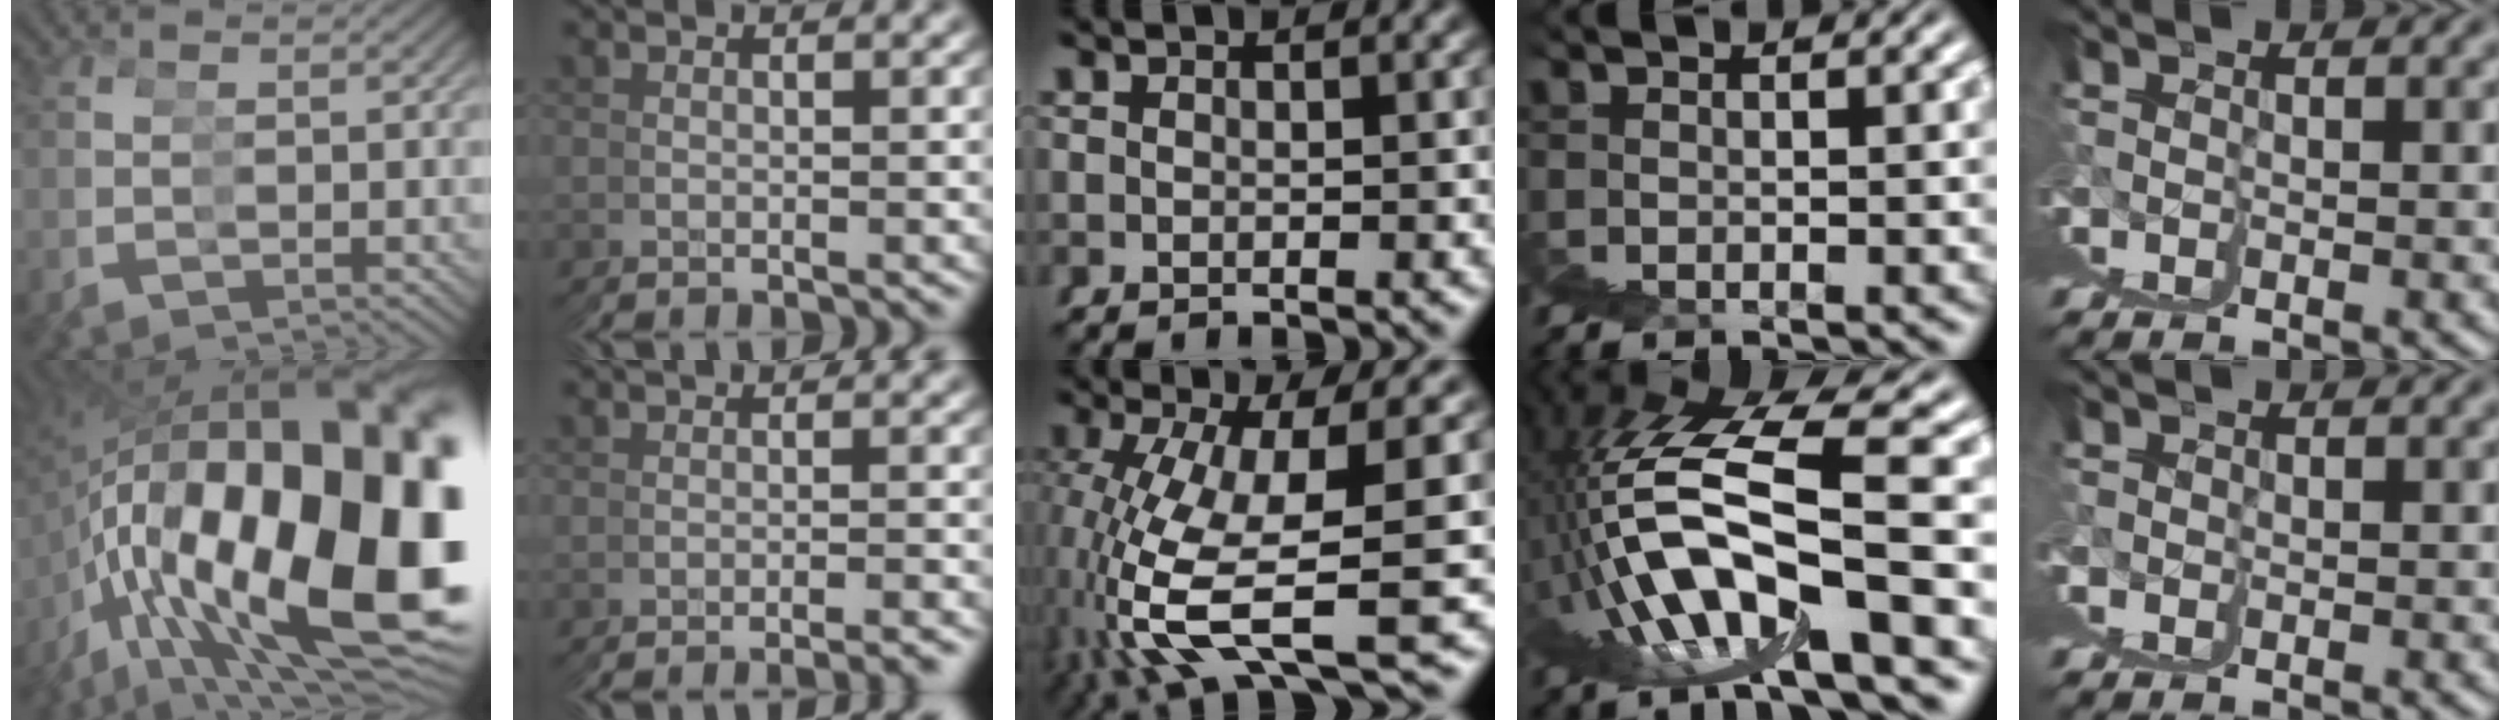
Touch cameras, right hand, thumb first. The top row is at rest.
{"thumb": {"total": 28.5, "force": [0.0, 16.8, 23.0], "torque": [-0.386, -0.032, 0.034]}, "index": {"total": 2.3, "force": [-1.5, -1.8, -0.5], "torque": [-0.001, 0.011, -0.029]}, "middle": {"total": 10.7, "force": [-2.9, 4.4, 9.3], "torque": [-0.186, -0.049, -0.015]}, "ring": {"total": 10.6, "force": [3.4, 1.5, 10.0], "torque": [-0.203, 0.034, 0.056]}, "little": {"total": 0.9, "force": [0.5, 0.7, -0.3], "torque": [0.005, -0.004, 0.007]}}